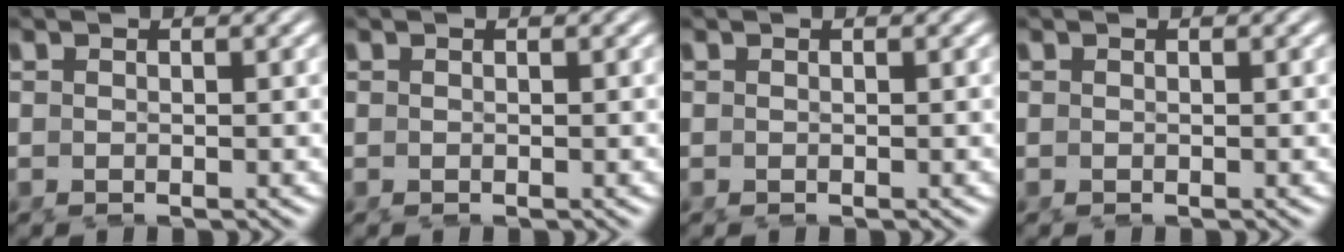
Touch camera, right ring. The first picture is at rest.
{"total": 0.0}
{"total": 0.0}
{"total": 0.0}